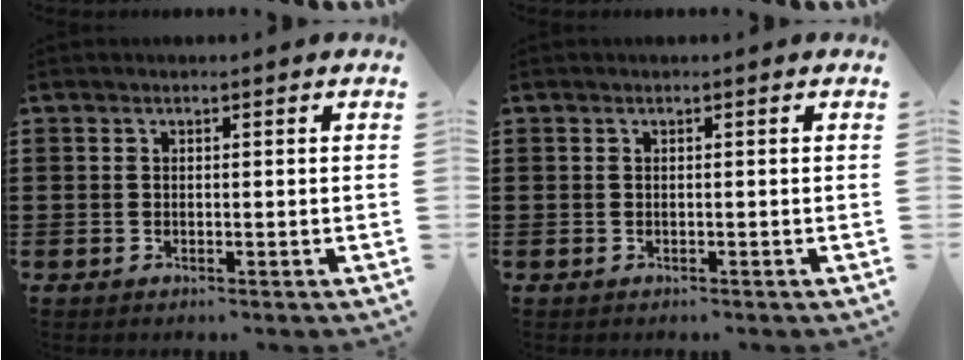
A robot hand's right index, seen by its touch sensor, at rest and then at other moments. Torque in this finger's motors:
{"motor_torque": [0.21, -0.12, 0.00, 0.01]}